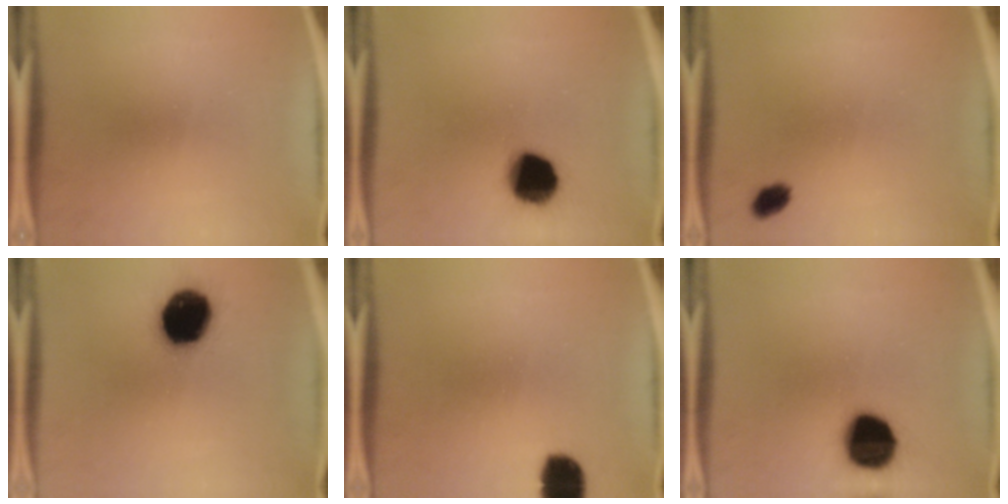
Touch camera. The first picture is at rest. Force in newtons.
{"total": 13.6}
{"total": 2.8}
{"total": 18.4}
{"total": 5.8}
{"total": 15.2}